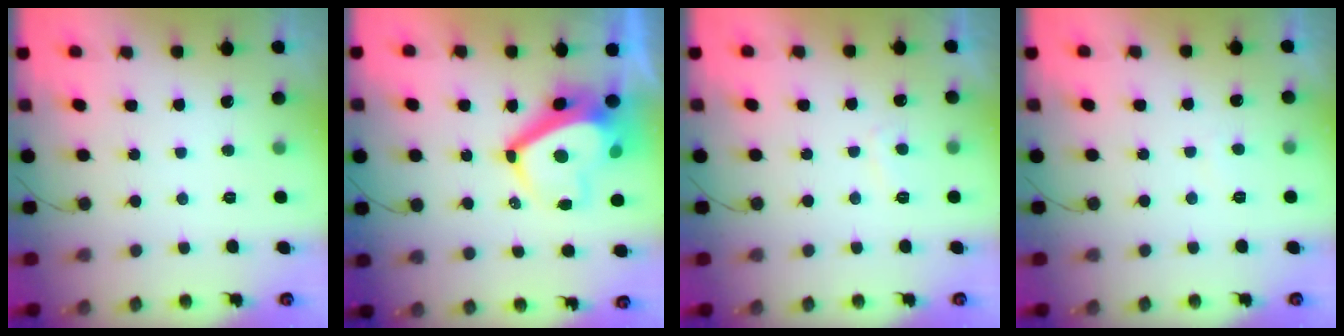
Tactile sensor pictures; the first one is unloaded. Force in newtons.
{"total": 10.9, "press": 10.8, "slide": 1.5}
{"total": 2.3, "press": 2.2, "slide": 0.7}
{"total": 0.6, "press": 0.4, "slide": 0.4}